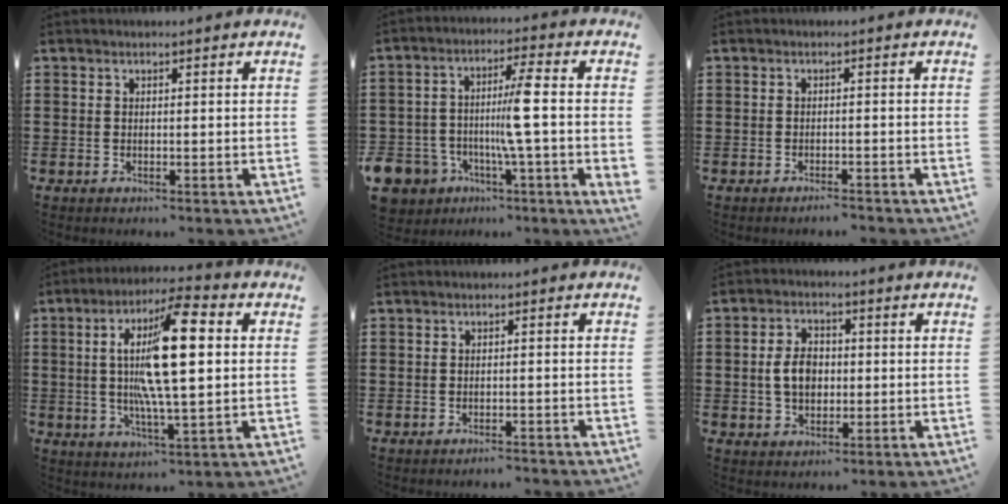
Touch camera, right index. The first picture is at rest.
{"total": 7.4, "force": [-2.7, 1.8, 6.7], "torque": [-0.147, -0.006, -0.058]}
{"total": 1.4, "force": [-1.3, 0.1, 0.3], "torque": [-0.011, 0.000, -0.026]}
{"total": 13.8, "force": [1.9, 3.3, 13.2], "torque": [-0.254, 0.000, 0.024]}
{"total": 1.3, "force": [-1.3, 0.2, 0.1], "torque": [-0.005, 0.003, -0.028]}
{"total": 5.4, "force": [-0.1, 3.7, 4.0], "torque": [-0.088, 0.004, -0.010]}